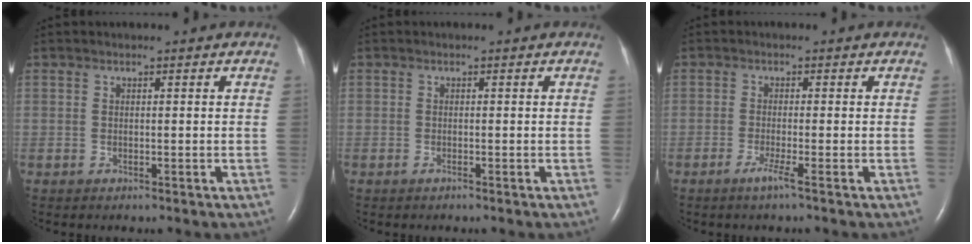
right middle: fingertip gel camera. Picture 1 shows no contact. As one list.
[{"total": 0.0}, {"total": 2.1, "force": [-1.3, -0.5, 1.6], "torque": [-0.031, -0.004, -0.029]}]